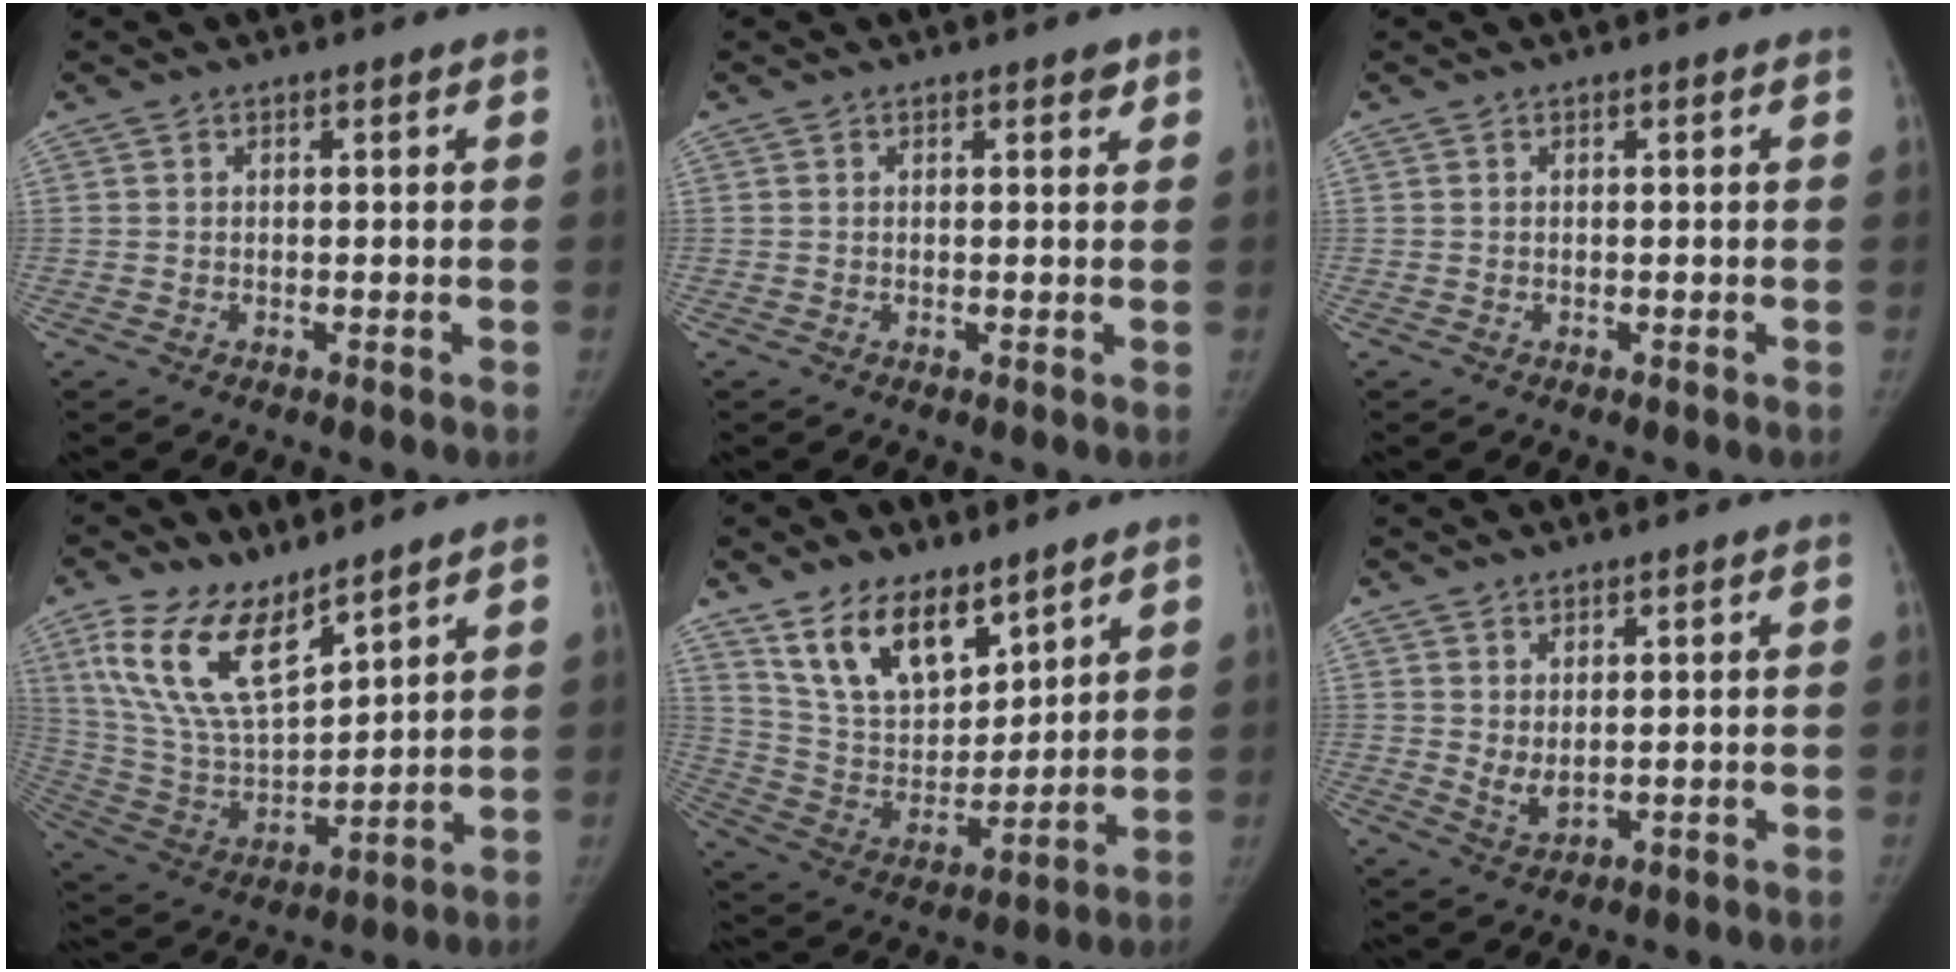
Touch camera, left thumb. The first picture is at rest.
{"total": 1.3, "force": [0.8, 0.6, 0.8], "torque": [-0.002, -0.003, 0.008]}
{"total": 0.0}
{"total": 16.3, "force": [10.5, 6.7, 10.6], "torque": [-0.187, -0.056, 0.221]}
{"total": 15.5, "force": [10.6, 7.8, 8.2], "torque": [-0.107, -0.058, 0.212]}
{"total": 3.4, "force": [1.2, 1.5, 2.8], "torque": [-0.050, -0.019, 0.030]}